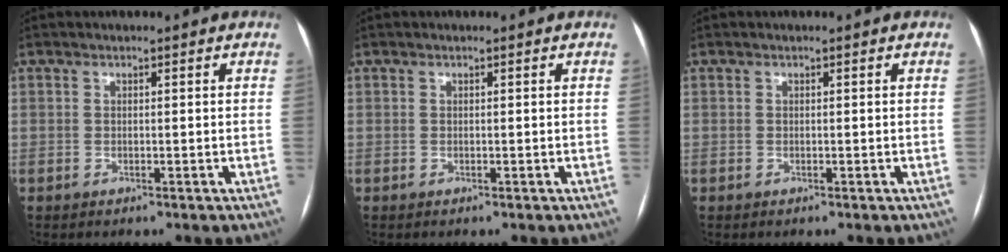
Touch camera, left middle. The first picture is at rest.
{"total": 0.0}
{"total": 0.0}